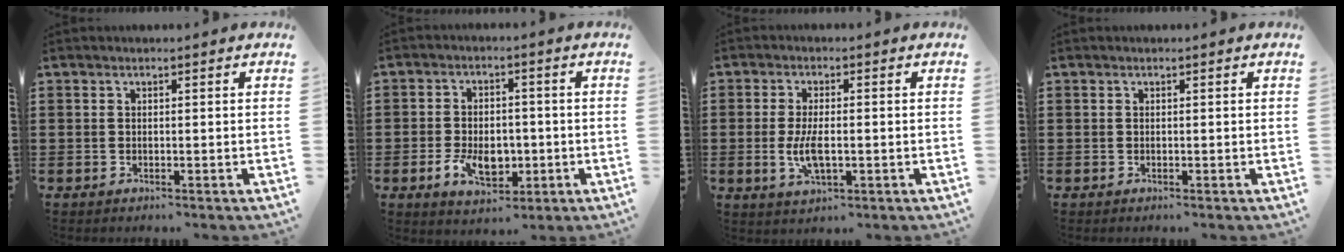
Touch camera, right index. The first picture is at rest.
{"total": 6.4, "force": [-1.6, 4.1, 4.6], "torque": [-0.084, 0.003, -0.031]}
{"total": 5.3, "force": [-0.8, 2.2, 4.7], "torque": [-0.103, -0.005, -0.018]}
{"total": 0.0}